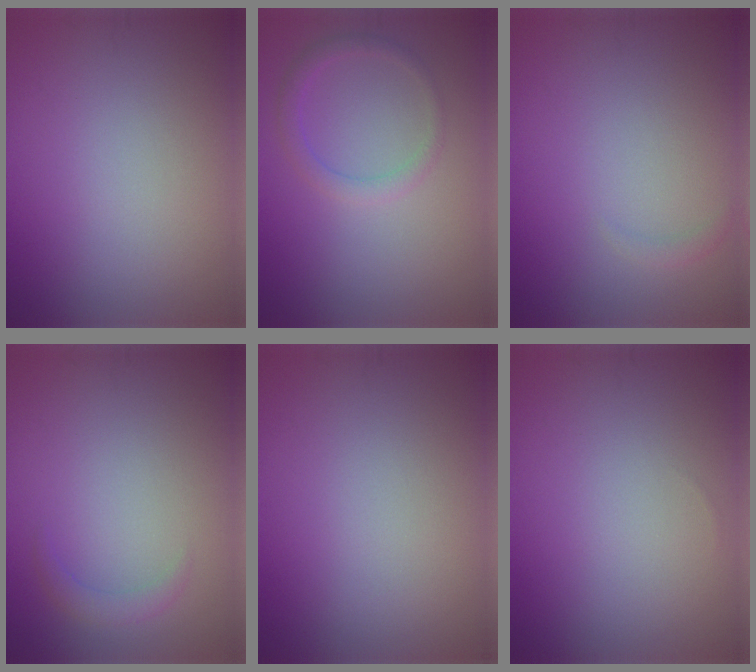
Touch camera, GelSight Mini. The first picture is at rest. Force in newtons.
{"total": 1.8, "press": 1.8, "slide": 0.1}
{"total": 0.7, "press": 0.7, "slide": 0.2}
{"total": 1.3, "press": 1.3, "slide": 0.1}
{"total": 0.0}
{"total": 0.0}